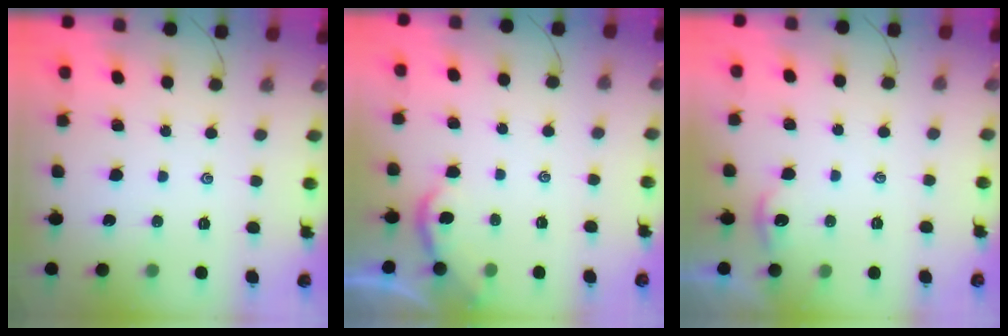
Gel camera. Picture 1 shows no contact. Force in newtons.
{"total": 1.7, "press": 1.7, "slide": 0.3}
{"total": 2.0, "press": 2.0, "slide": 0.1}